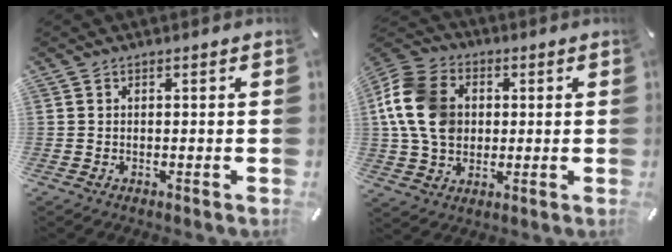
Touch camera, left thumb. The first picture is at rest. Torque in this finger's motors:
{"motor_torque": [2.42, 2.59, 2.03, -0.24, 0.29]}